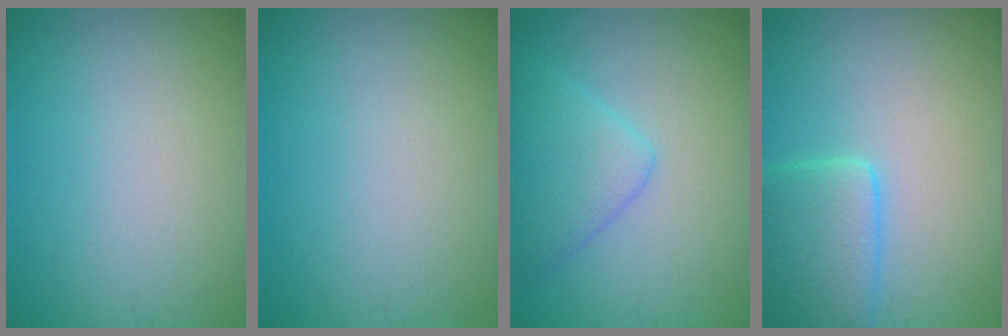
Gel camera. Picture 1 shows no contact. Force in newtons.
{"total": 0.0}
{"total": 3.6, "press": 3.6, "slide": 0.1}
{"total": 4.7, "press": 4.7, "slide": 0.3}